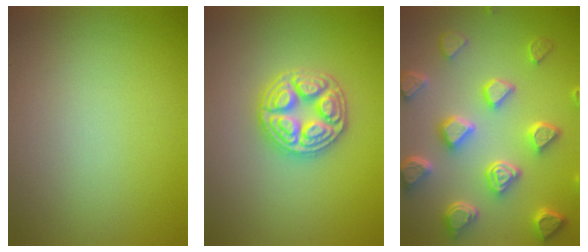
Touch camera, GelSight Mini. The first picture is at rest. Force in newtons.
{"total": 4.8, "press": 4.7, "slide": 0.6}
{"total": 7.5, "press": 6.0, "slide": 4.6}